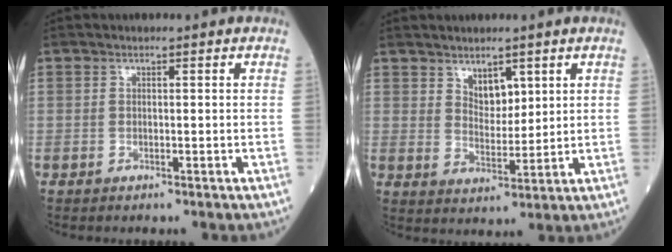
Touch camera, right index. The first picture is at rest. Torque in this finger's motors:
{"motor_torque": [-0.05, 0.12, 0.04, 0.00]}